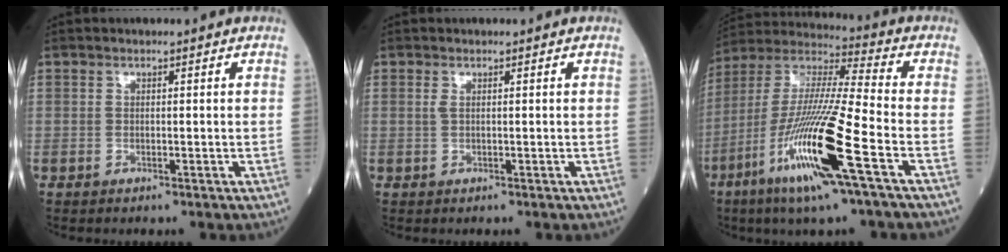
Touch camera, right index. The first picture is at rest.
{"total": 0.6, "force": [0.2, 0.1, 0.6], "torque": [-0.021, 0.000, 0.004]}
{"total": 18.9, "force": [-8.1, 0.2, 17.1], "torque": [-0.370, -0.035, -0.161]}